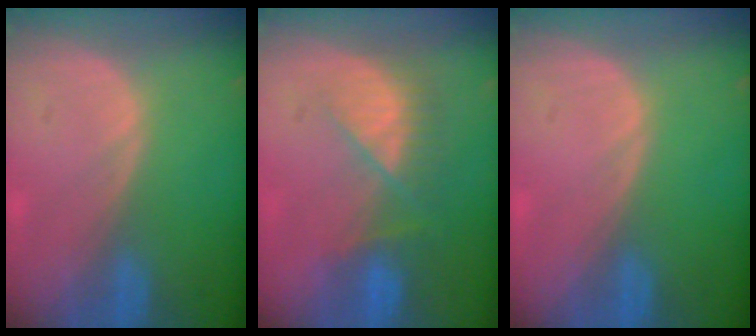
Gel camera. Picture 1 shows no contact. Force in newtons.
{"total": 7.4, "press": 6.6, "slide": 3.3}
{"total": 0.0}